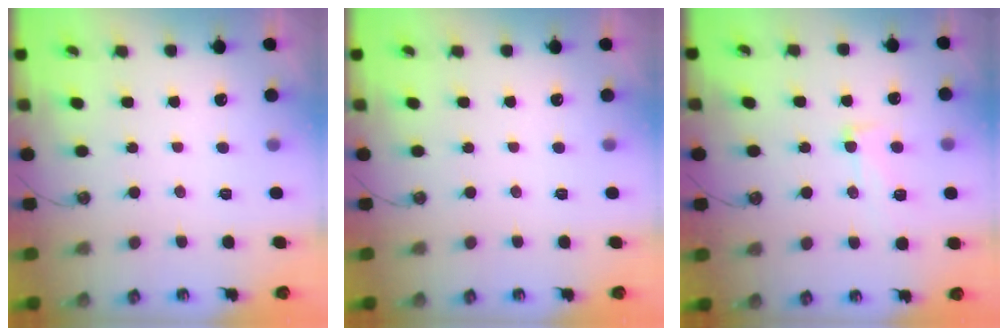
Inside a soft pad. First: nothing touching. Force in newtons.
{"total": 0.0}
{"total": 5.7, "press": 5.5, "slide": 1.5}